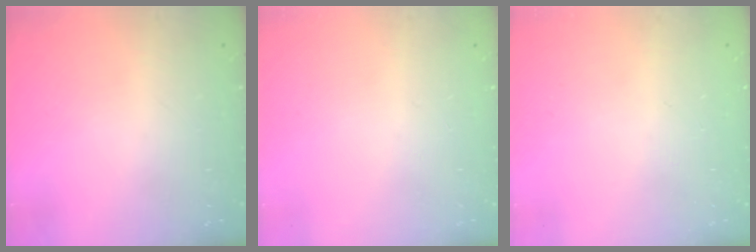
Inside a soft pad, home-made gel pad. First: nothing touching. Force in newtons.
{"total": 0.0}
{"total": 1.4, "press": 1.4, "slide": 0.1}